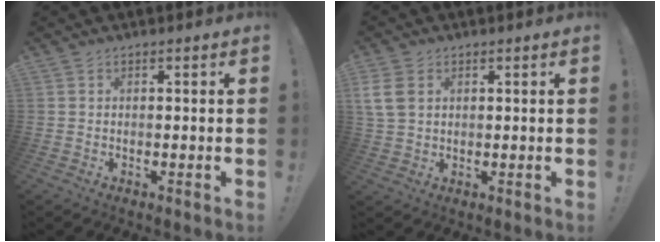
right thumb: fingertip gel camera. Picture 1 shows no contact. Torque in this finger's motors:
{"motor_torque": [0.15, 0.10, 0.44, 0.06, 0.14]}